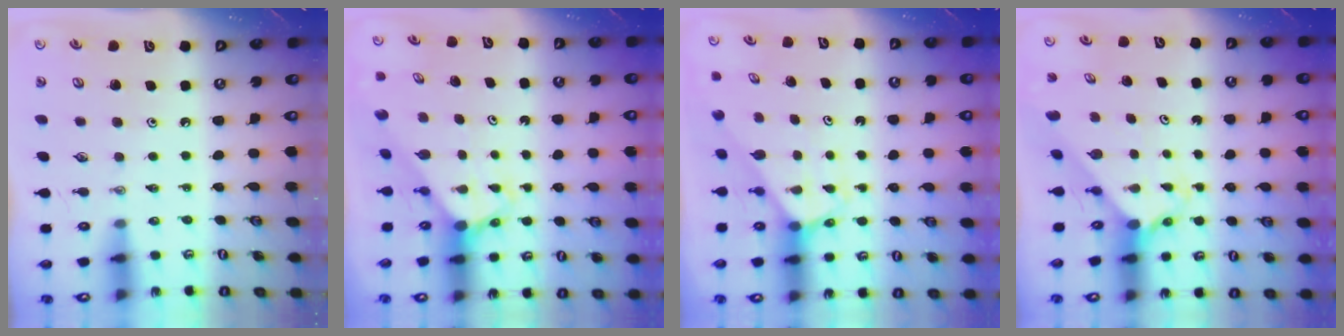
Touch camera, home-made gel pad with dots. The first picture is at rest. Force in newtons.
{"total": 3.0, "press": 3.0, "slide": 0.2}
{"total": 2.4, "press": 2.4, "slide": 0.2}
{"total": 2.3, "press": 2.3, "slide": 0.2}